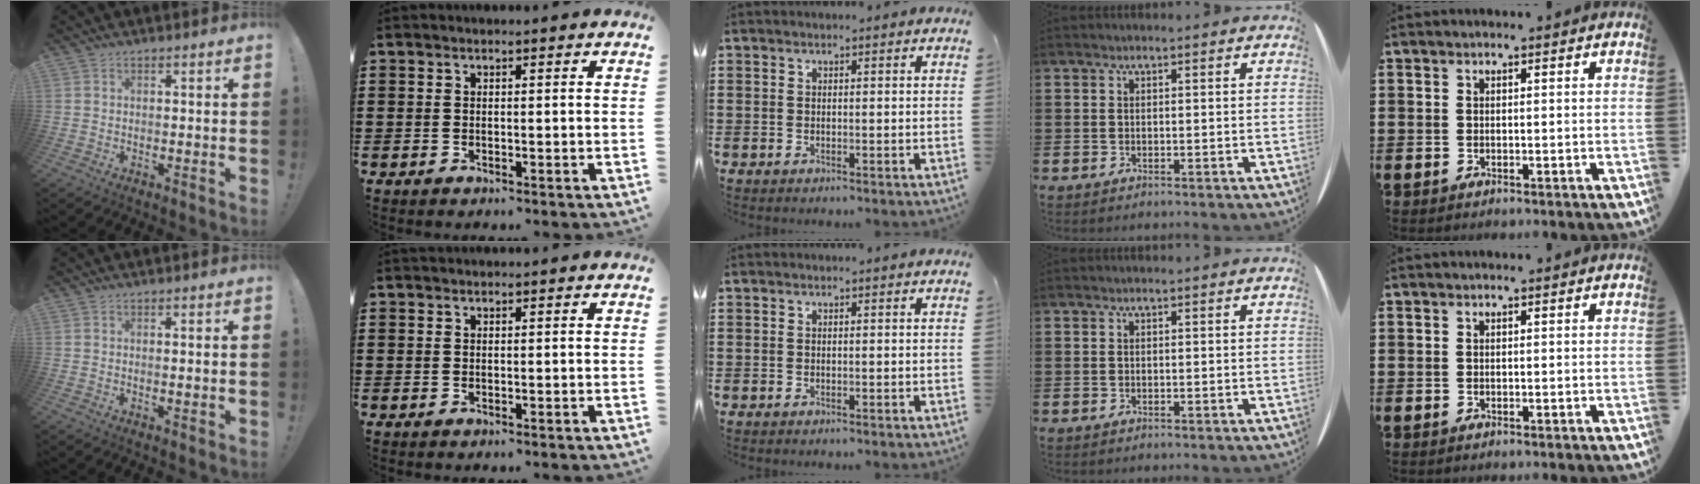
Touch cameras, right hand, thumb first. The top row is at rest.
{"thumb": {"total": 0.8, "force": [0.1, -0.2, 0.8], "torque": [-0.003, -0.005, -0.001]}}